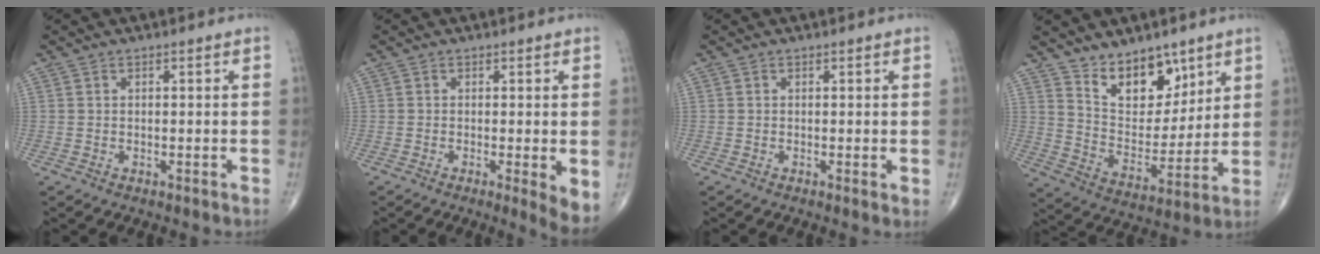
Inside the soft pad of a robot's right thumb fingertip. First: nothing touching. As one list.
[{"total": 4.1, "force": [-0.7, 0.6, 4.0], "torque": [-0.065, -0.015, -0.016]}, {"total": 0.9, "force": [-0.1, 0.1, 0.9], "torque": [-0.016, -0.004, -0.005]}, {"total": 12.7, "force": [8.7, 6.8, 6.3], "torque": [-0.060, -0.070, 0.162]}]